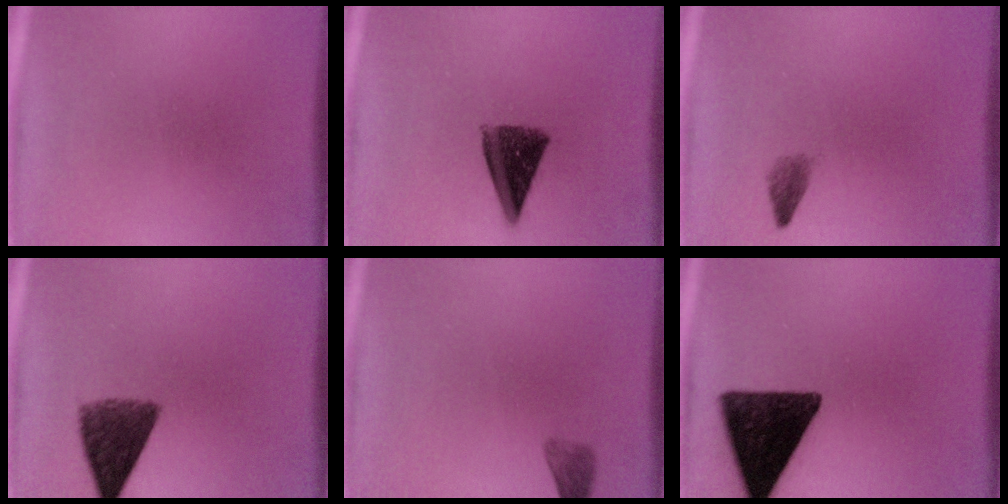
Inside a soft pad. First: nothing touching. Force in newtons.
{"total": 9.5}
{"total": 1.4}
{"total": 7.8}
{"total": 2.1}
{"total": 15.2}